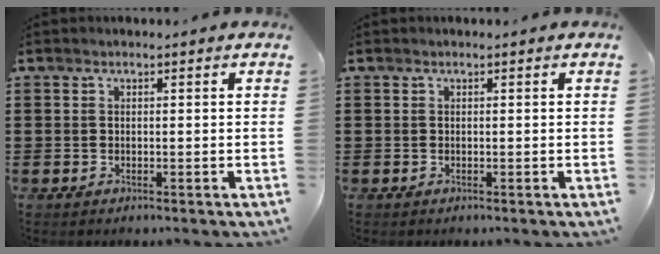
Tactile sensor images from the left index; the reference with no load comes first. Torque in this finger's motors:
{"motor_torque": [0.00, 0.00, 0.00, -0.01]}